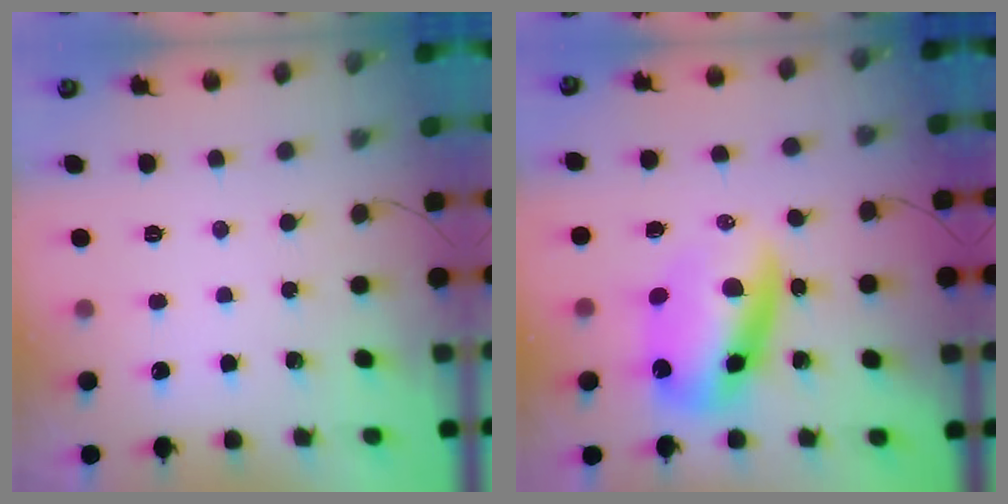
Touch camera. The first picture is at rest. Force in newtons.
{"total": 10.9, "press": 10.7, "slide": 2.2}